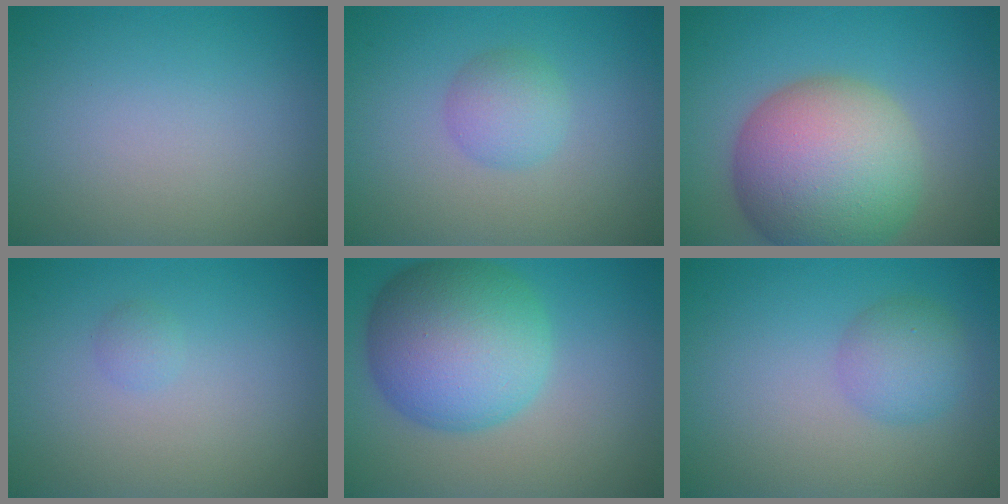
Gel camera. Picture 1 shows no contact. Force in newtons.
{"total": 2.3, "press": 2.3, "slide": 0.1}
{"total": 12.6, "press": 12.6, "slide": 0.5}
{"total": 0.8, "press": 0.8, "slide": 0.0}
{"total": 10.4, "press": 10.4, "slide": 0.3}
{"total": 2.9, "press": 2.9, "slide": 0.1}